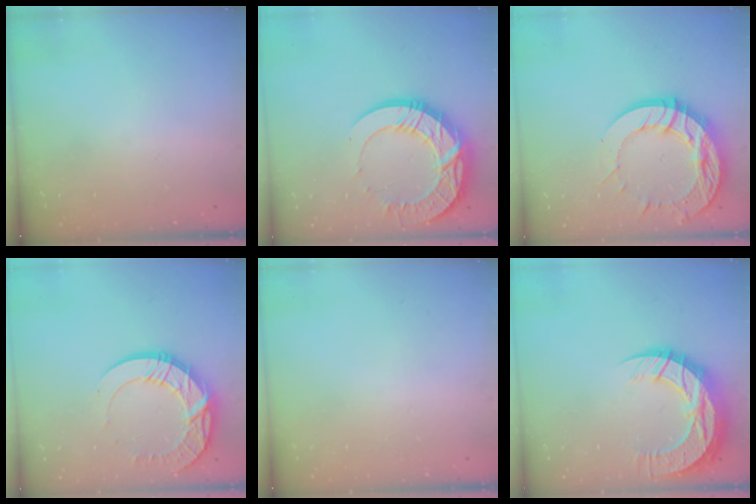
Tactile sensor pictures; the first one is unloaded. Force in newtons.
{"total": 18.8, "press": 18.8, "slide": 1.7}
{"total": 15.9, "press": 15.8, "slide": 1.4}
{"total": 14.4, "press": 14.4, "slide": 1.4}
{"total": 0.0}
{"total": 15.8, "press": 15.7, "slide": 1.1}